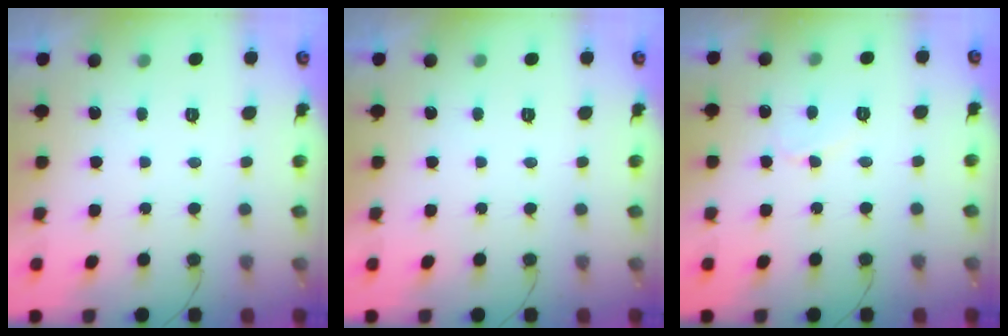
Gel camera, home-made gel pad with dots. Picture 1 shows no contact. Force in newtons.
{"total": 0.0}
{"total": 3.8, "press": 3.8, "slide": 0.6}